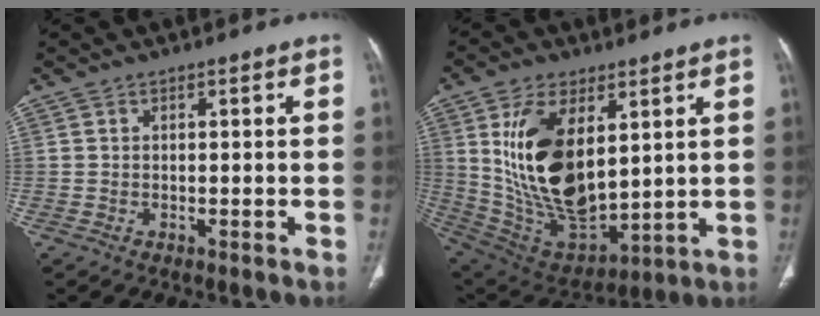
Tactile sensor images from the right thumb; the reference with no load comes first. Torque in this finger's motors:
{"motor_torque": [0.20, 3.07, 2.14, 0.63, 0.70]}